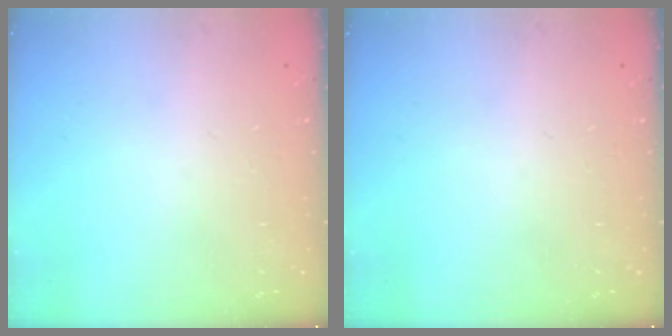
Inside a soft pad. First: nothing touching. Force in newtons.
{"total": 0.0}